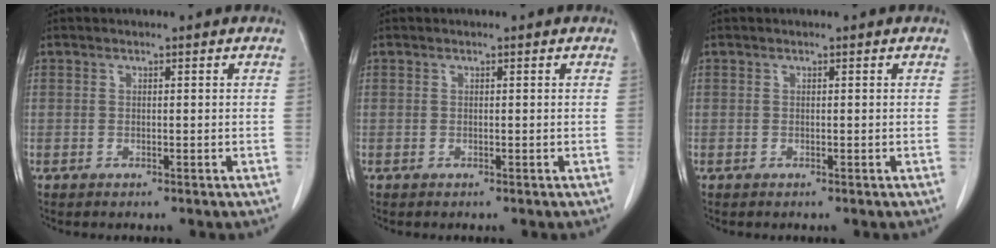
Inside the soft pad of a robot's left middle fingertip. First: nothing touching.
{"total": 0.0}
{"total": 0.0}